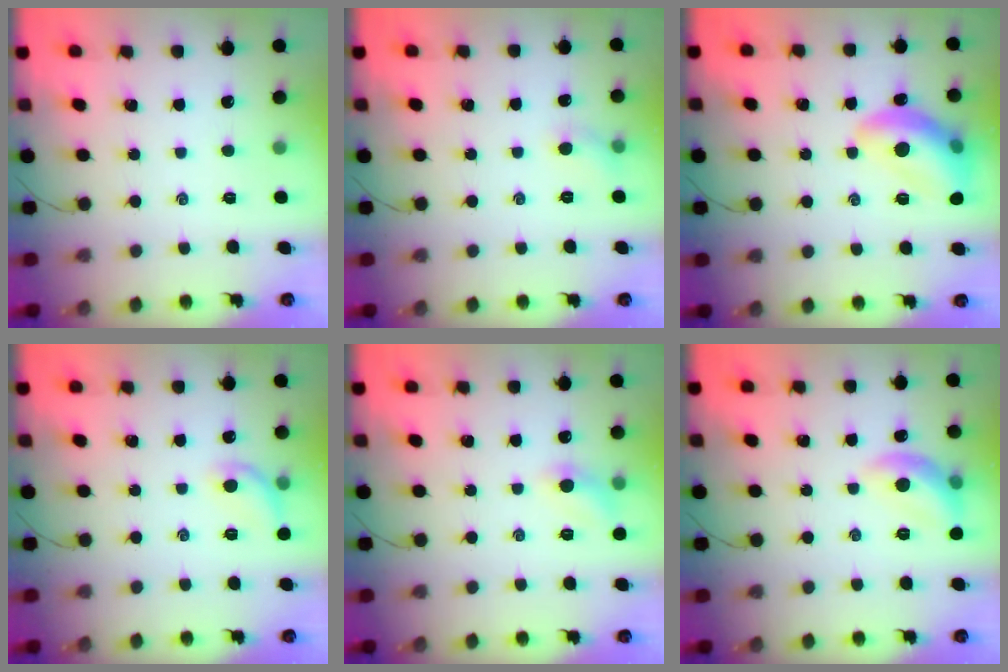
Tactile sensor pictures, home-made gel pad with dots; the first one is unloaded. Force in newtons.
{"total": 4.0, "press": 3.8, "slide": 1.2}
{"total": 15.1, "press": 15.0, "slide": 1.5}
{"total": 8.1, "press": 8.0, "slide": 1.4}
{"total": 6.5, "press": 6.3, "slide": 1.7}
{"total": 10.6, "press": 10.6, "slide": 0.3}